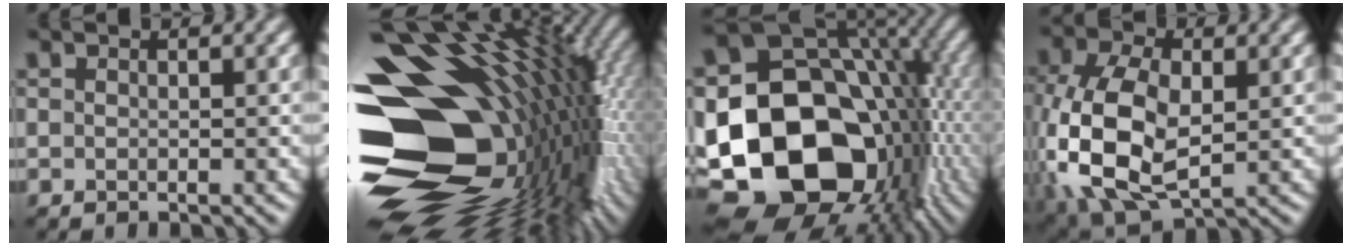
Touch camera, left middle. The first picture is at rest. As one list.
[{"total": 20.7, "force": [-1.8, 13.0, 16.0], "torque": [-0.264, -0.004, -0.039]}, {"total": 20.7, "force": [-3.4, 16.0, 12.7], "torque": [-0.254, -0.030, -0.032]}, {"total": 11.5, "force": [-1.4, 7.1, 9.0], "torque": [-0.221, -0.015, -0.025]}]